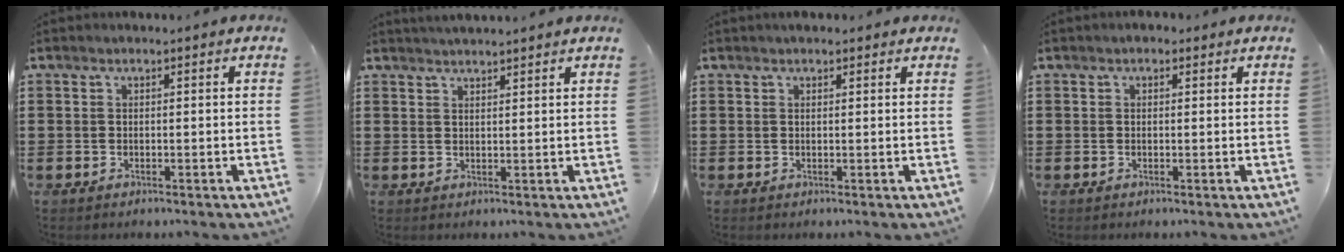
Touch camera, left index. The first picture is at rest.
{"total": 2.0, "force": [1.9, -0.2, 0.3], "torque": [-0.010, -0.002, 0.037]}
{"total": 1.1, "force": [0.9, 0.4, 0.5], "torque": [-0.009, 0.005, 0.016]}
{"total": 0.8, "force": [0.3, 0.6, 0.5], "torque": [-0.011, 0.006, 0.005]}